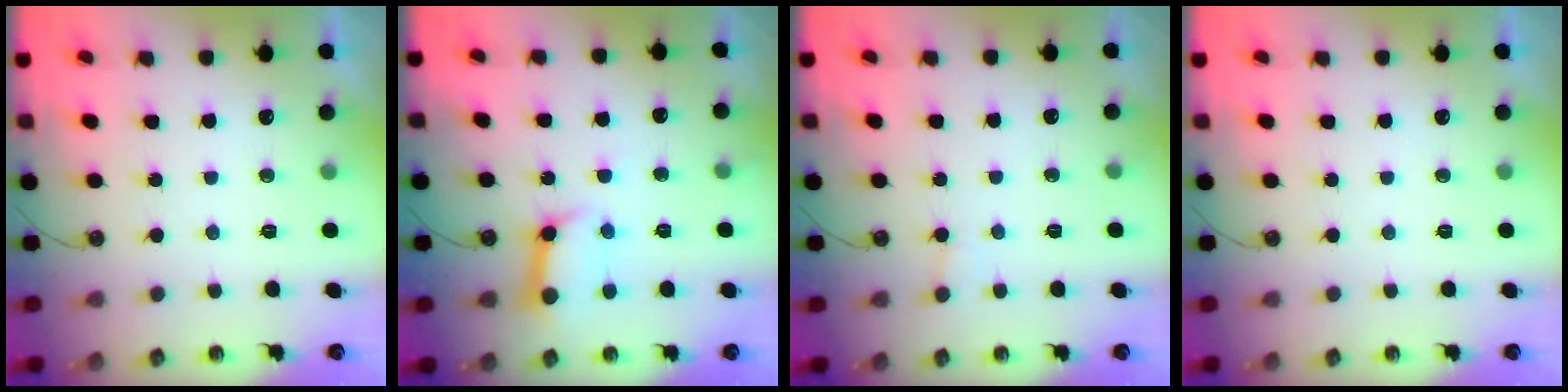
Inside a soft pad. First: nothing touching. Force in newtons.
{"total": 10.8, "press": 10.8, "slide": 1.3}
{"total": 5.2, "press": 5.2, "slide": 0.4}
{"total": 0.0}